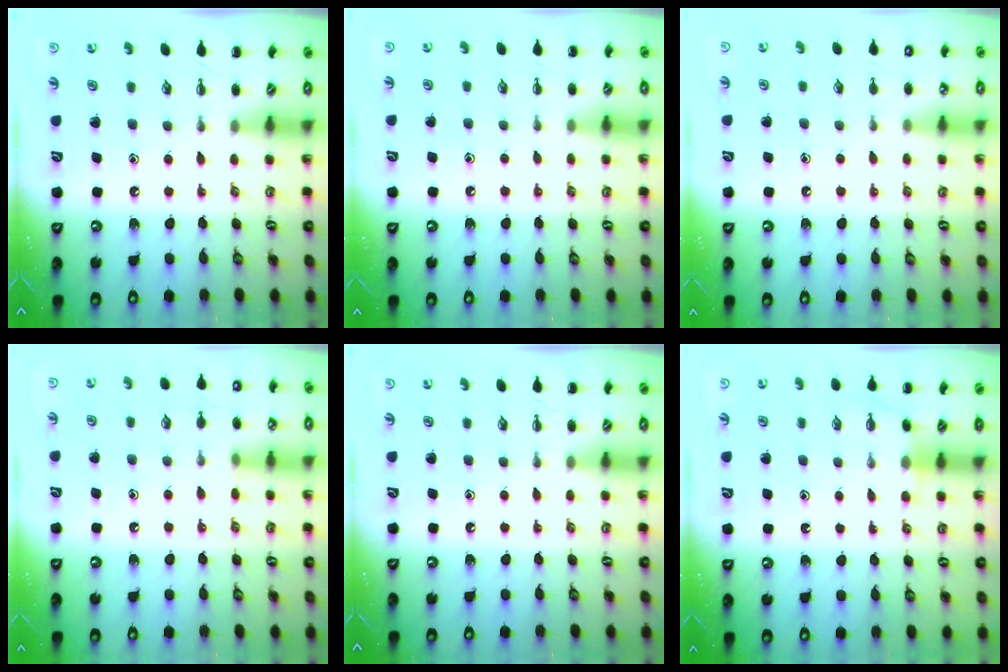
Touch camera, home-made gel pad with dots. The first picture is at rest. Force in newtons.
{"total": 7.4, "press": 7.1, "slide": 2.1}
{"total": 6.6, "press": 6.4, "slide": 1.6}
{"total": 8.9, "press": 8.7, "slide": 2.0}
{"total": 0.0}
{"total": 4.8, "press": 4.6, "slide": 1.2}